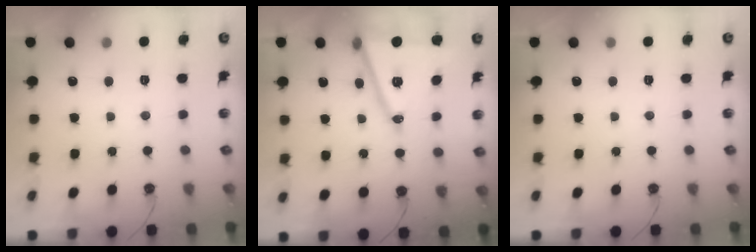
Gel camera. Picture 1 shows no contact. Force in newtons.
{"total": 18.1, "press": 17.7, "slide": 3.8}
{"total": 0.0}